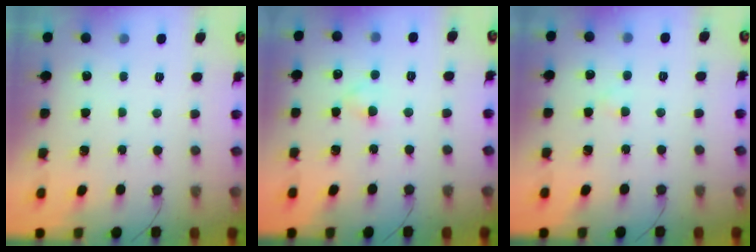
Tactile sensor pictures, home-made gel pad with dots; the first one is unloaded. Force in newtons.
{"total": 2.6, "press": 2.4, "slide": 1.1}
{"total": 1.2, "press": 1.0, "slide": 0.6}